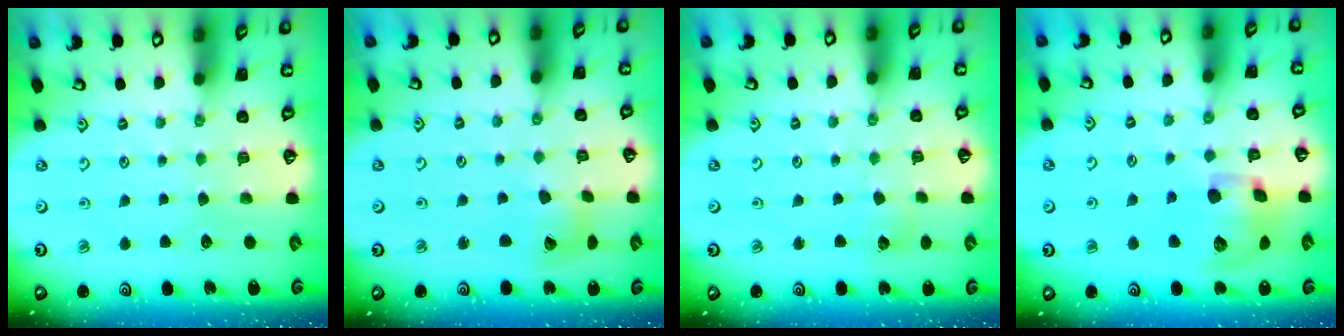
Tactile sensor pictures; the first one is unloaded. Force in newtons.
{"total": 8.5, "press": 8.4, "slide": 1.1}
{"total": 3.3, "press": 3.3, "slide": 0.3}
{"total": 14.4, "press": 14.2, "slide": 2.1}